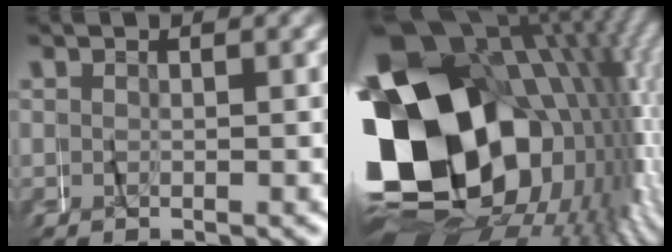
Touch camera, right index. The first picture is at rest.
{"total": 34.3, "force": [-2.1, 22.4, 25.9], "torque": [-0.398, -0.027, -0.028]}